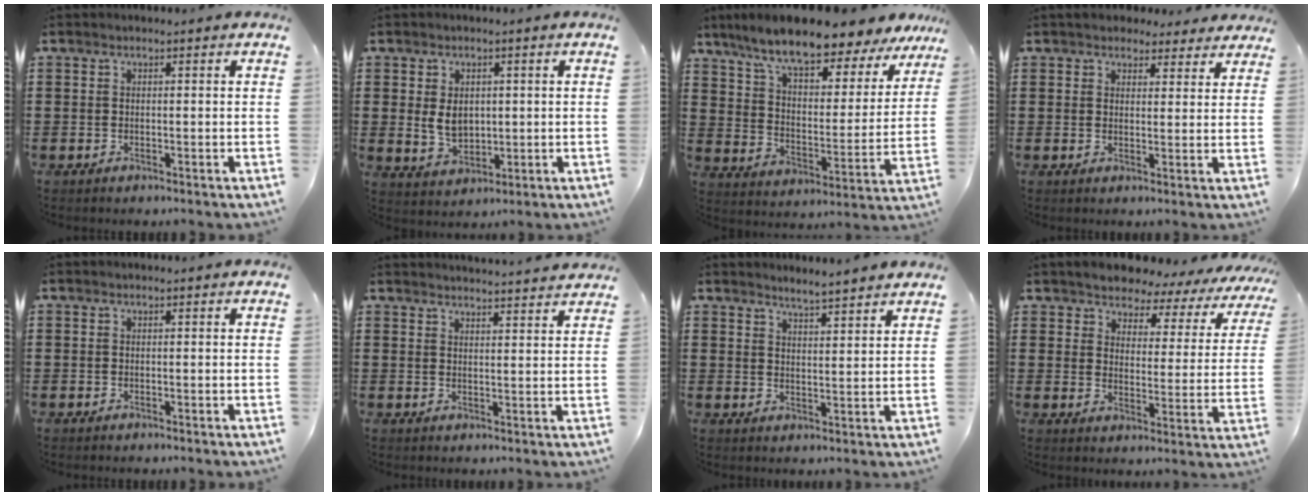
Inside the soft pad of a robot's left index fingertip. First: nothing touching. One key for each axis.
{"total": 4.4, "fx": 0.6, "fy": 3.3, "fz": 2.9, "tx": -0.056, "ty": 0.006, "tz": 0.008}
{"total": 10.4, "fx": 8.9, "fy": 1.3, "fz": 5.2, "tx": -0.129, "ty": -0.051, "tz": 0.150}
{"total": 3.5, "fx": 3.2, "fy": 1.3, "fz": 0.5, "tx": -0.012, "ty": -0.005, "tz": 0.059}
{"total": 0.0}
{"total": 3.1, "fx": 3.0, "fy": -0.6, "fz": 0.0, "tx": -0.009, "ty": -0.018, "tz": 0.055}
{"total": 3.4, "fx": 3.4, "fy": -0.6, "fz": 0.2, "tx": -0.016, "ty": -0.016, "tz": 0.062}
{"total": 4.3, "fx": 4.1, "fy": 1.0, "fz": 0.2, "tx": -0.034, "ty": -0.032, "tz": 0.067}